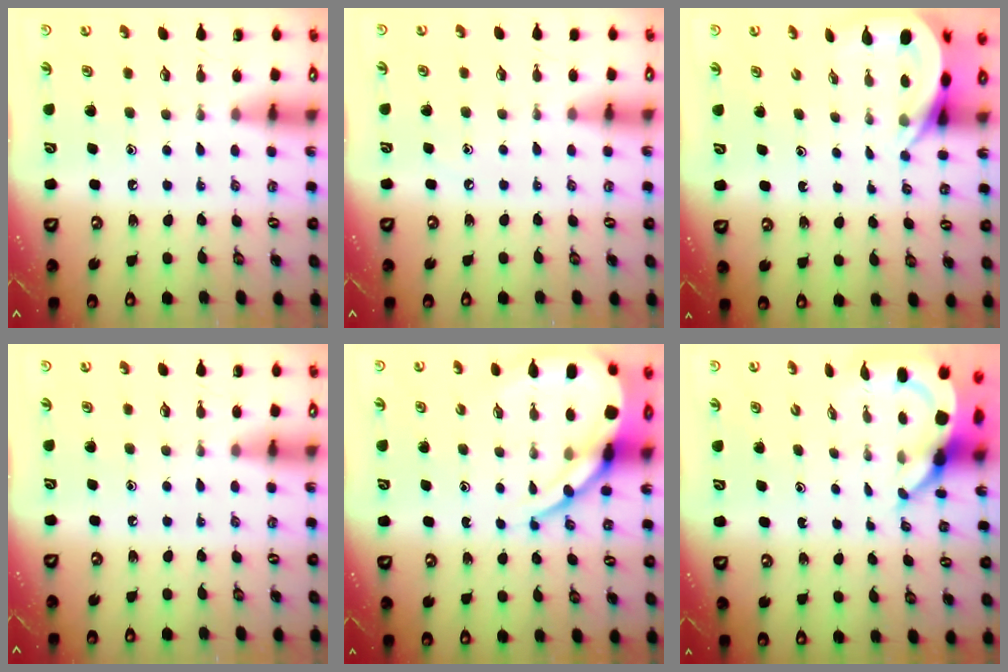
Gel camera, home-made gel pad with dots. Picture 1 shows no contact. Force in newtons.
{"total": 1.5, "press": 1.5, "slide": 0.2}
{"total": 6.2, "press": 6.2, "slide": 0.4}
{"total": 0.0}
{"total": 13.0, "press": 12.9, "slide": 1.4}
{"total": 5.8, "press": 5.8, "slide": 0.8}